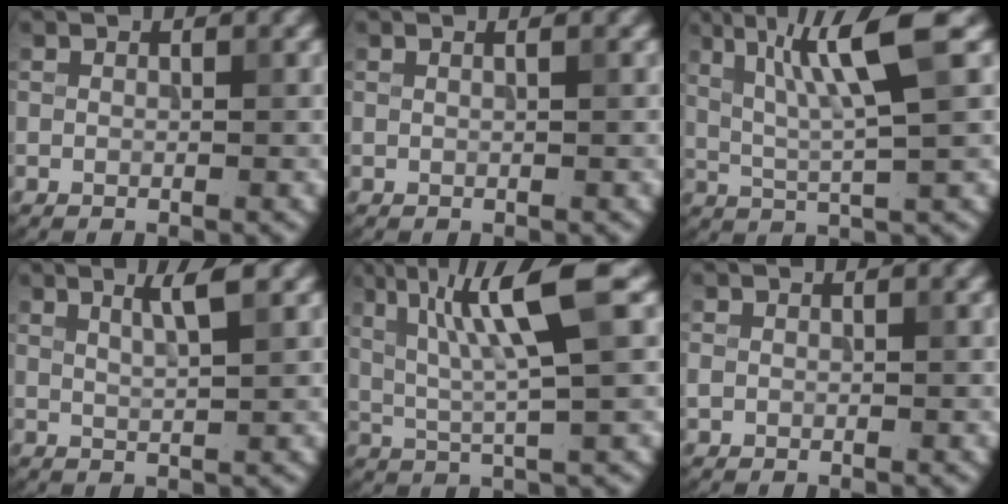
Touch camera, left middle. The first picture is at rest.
{"total": 1.0, "force": [0.5, 0.4, 0.8], "torque": [-0.005, -0.002, -0.003]}
{"total": 7.3, "force": [2.6, 0.9, 6.8], "torque": [-0.123, 0.009, 0.048]}
{"total": 2.6, "force": [1.4, 0.4, 2.1], "torque": [-0.029, 0.003, 0.021]}
{"total": 8.3, "force": [2.7, 1.0, 7.7], "torque": [-0.135, 0.012, 0.048]}
{"total": 0.7, "force": [-0.1, 0.6, 0.3], "torque": [-0.002, -0.003, -0.003]}